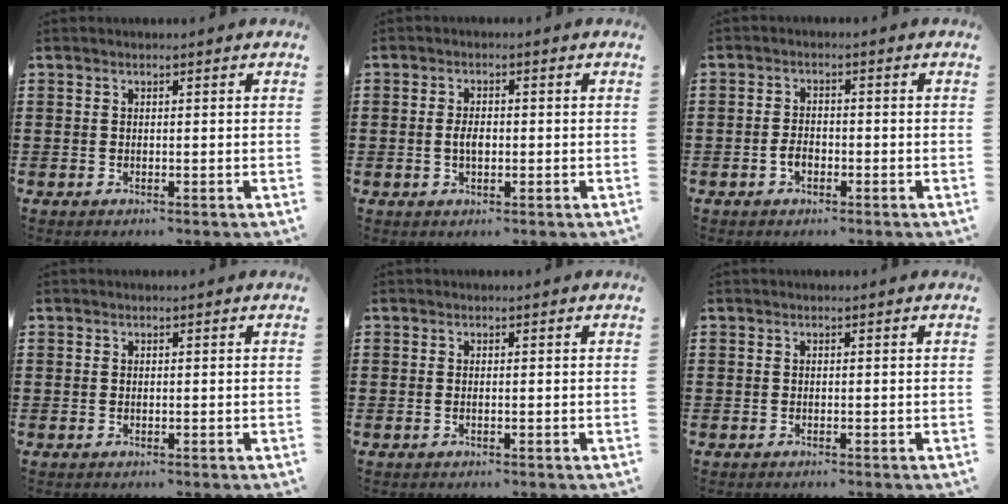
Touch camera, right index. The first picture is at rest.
{"total": 2.6, "force": [-0.2, 1.2, 2.3], "torque": [-0.053, -0.002, -0.007]}
{"total": 2.1, "force": [-0.9, 1.1, 1.6], "torque": [-0.032, 0.002, -0.018]}
{"total": 0.0}
{"total": 0.0}
{"total": 0.0}